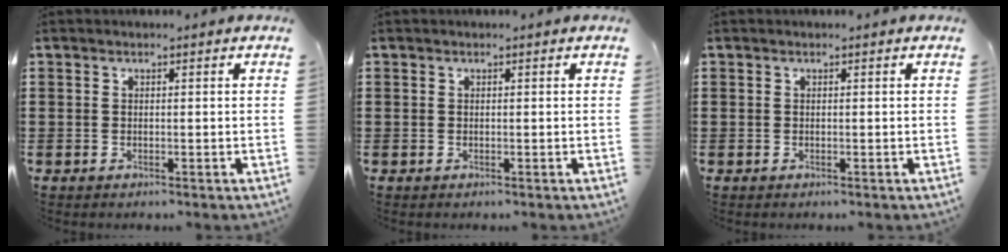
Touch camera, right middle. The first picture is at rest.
{"total": 0.0}
{"total": 0.0}